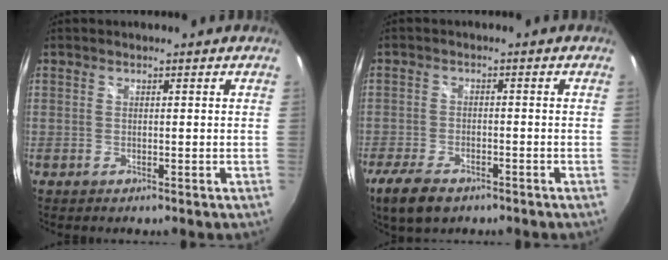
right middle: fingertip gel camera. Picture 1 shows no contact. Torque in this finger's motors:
{"motor_torque": [0.71, -0.63, 0.05, 0.03]}